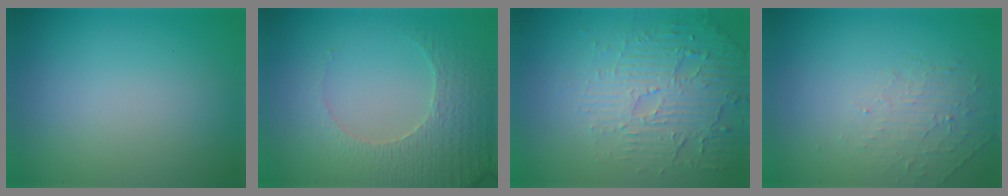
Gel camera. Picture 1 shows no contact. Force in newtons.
{"total": 3.9, "press": 3.8, "slide": 1.0}
{"total": 5.6, "press": 3.7, "slide": 4.2}
{"total": 1.9, "press": 0.6, "slide": 1.8}